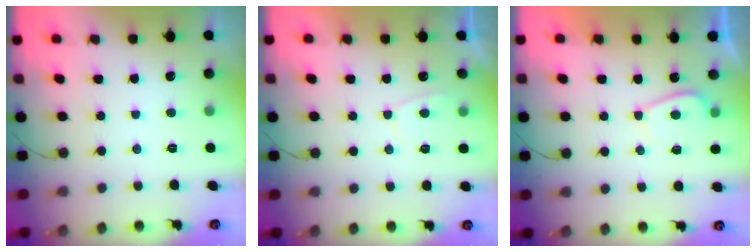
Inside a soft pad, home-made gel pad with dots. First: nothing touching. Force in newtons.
{"total": 1.8, "press": 1.7, "slide": 0.6}
{"total": 3.2, "press": 3.1, "slide": 0.7}